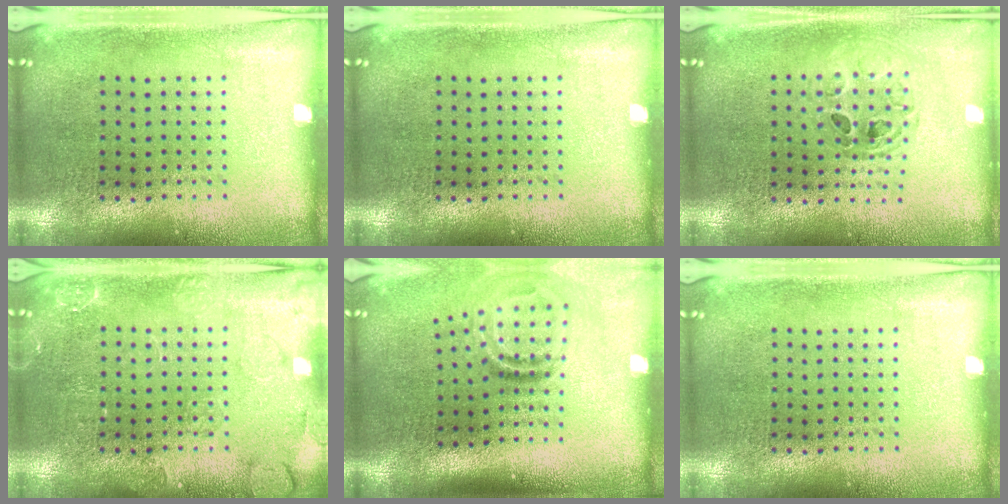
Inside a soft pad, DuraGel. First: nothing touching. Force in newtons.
{"total": 0.0}
{"total": 0.9, "press": 0.9, "slide": 0.2}
{"total": 2.5, "press": 2.5, "slide": 0.4}
{"total": 1.8, "press": 1.0, "slide": 1.5}
{"total": 0.0}